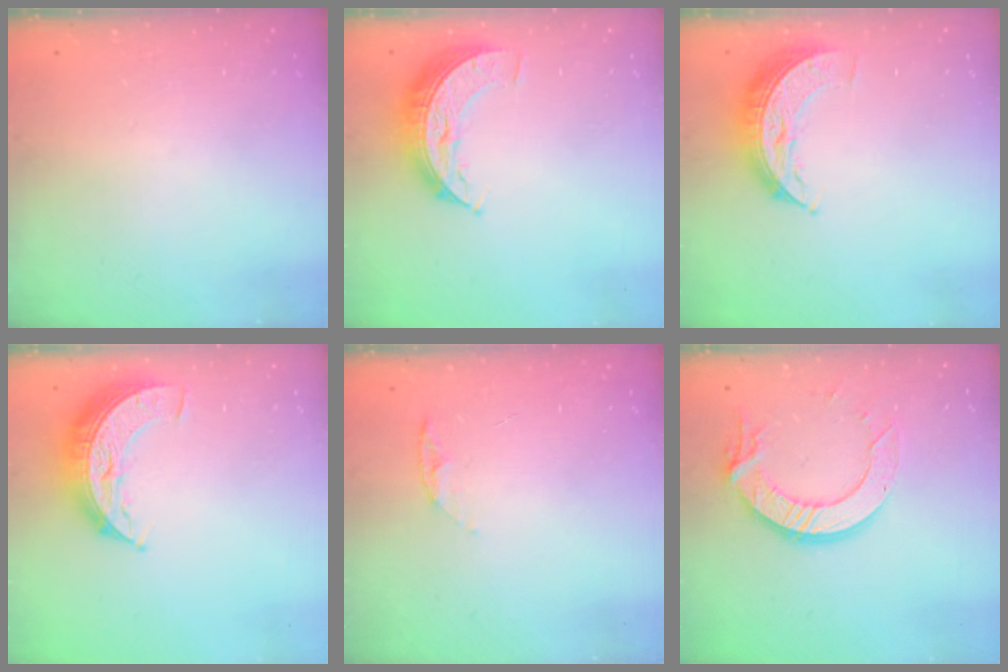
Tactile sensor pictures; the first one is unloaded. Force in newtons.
{"total": 8.7, "press": 8.7, "slide": 0.6}
{"total": 8.3, "press": 8.3, "slide": 0.6}
{"total": 9.5, "press": 9.5, "slide": 0.5}
{"total": 4.9, "press": 4.9, "slide": 0.6}
{"total": 12.7, "press": 12.6, "slide": 1.2}